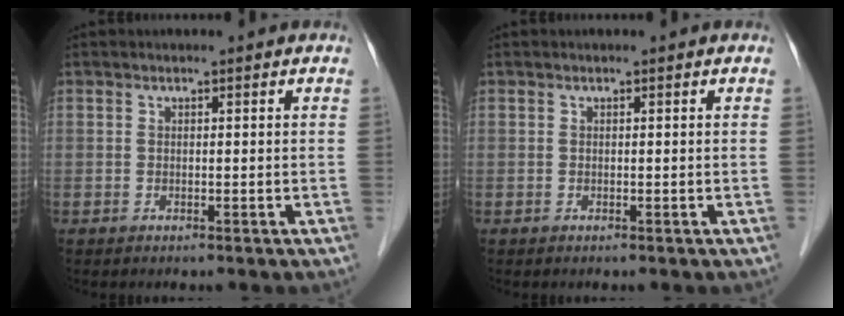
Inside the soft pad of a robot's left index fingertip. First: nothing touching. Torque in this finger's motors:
{"motor_torque": [0.00, 0.00, 0.00, 0.00]}